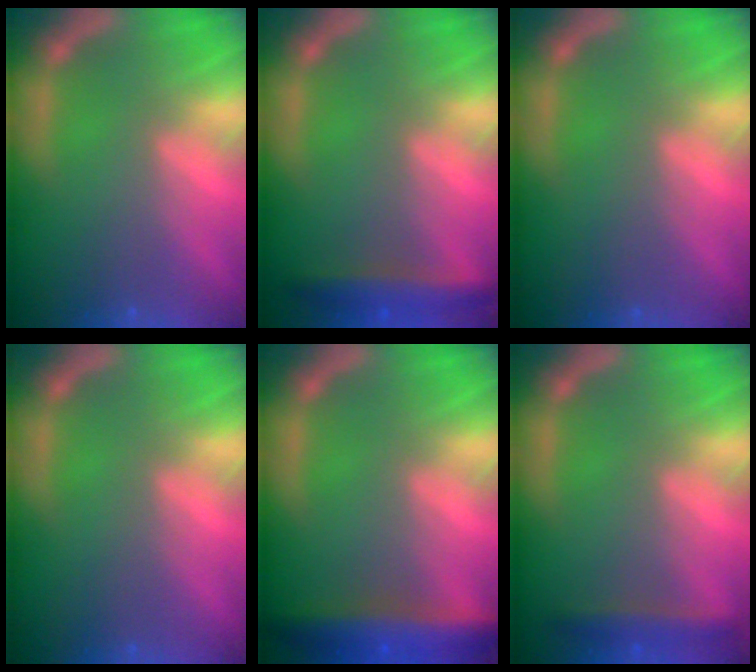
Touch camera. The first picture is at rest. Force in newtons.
{"total": 3.5}
{"total": 0.0}
{"total": 0.0}
{"total": 6.0}
{"total": 2.4}